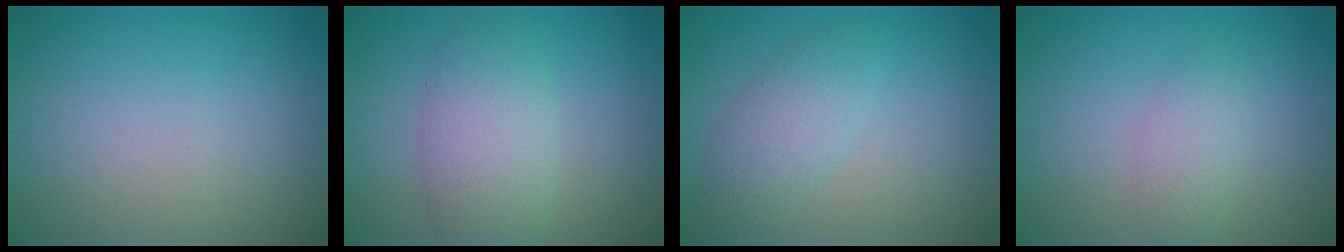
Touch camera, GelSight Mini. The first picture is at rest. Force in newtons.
{"total": 4.2, "press": 4.2, "slide": 0.0}
{"total": 2.9, "press": 2.9, "slide": 0.2}
{"total": 1.9, "press": 1.9, "slide": 0.1}